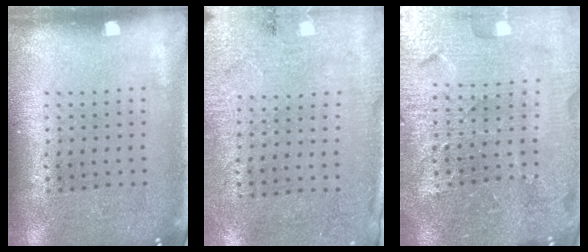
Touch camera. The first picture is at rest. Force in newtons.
{"total": 2.7, "press": 2.2, "slide": 1.5}
{"total": 5.2, "press": 4.8, "slide": 2.1}